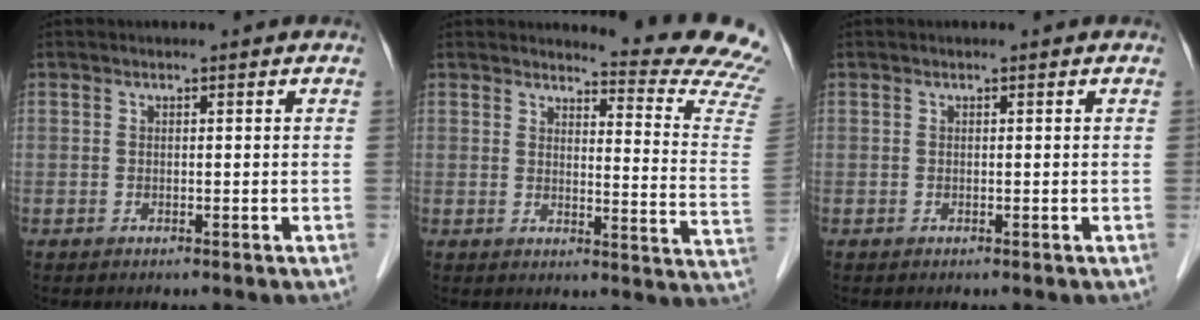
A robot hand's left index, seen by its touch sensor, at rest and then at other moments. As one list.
[{"total": 13.8, "force": [13.4, -0.8, 3.0], "torque": [-0.028, -0.135, 0.125]}, {"total": 0.0}]